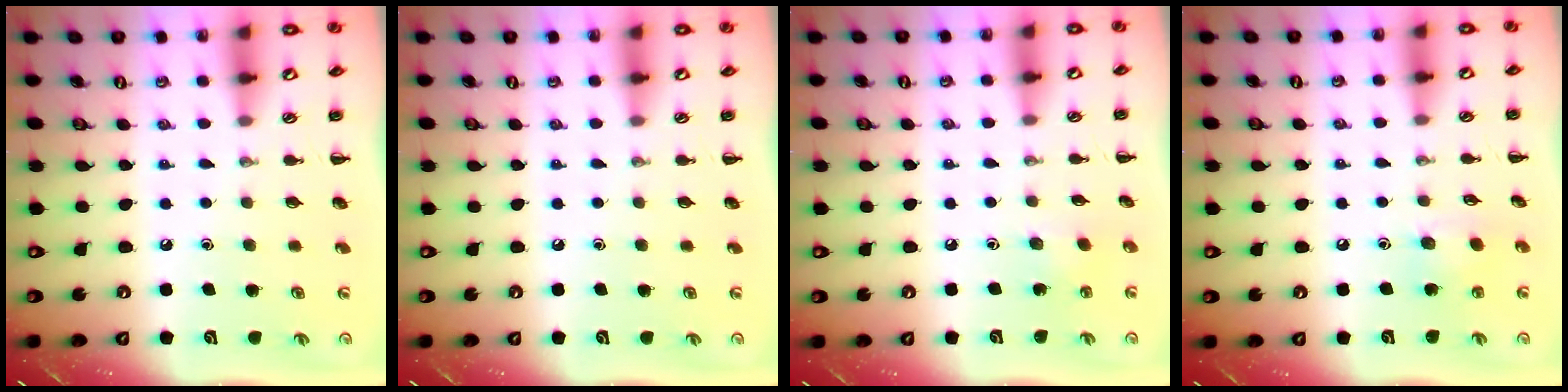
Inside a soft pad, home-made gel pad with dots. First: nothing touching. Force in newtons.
{"total": 0.0}
{"total": 3.0, "press": 2.8, "slide": 0.9}
{"total": 6.0, "press": 6.0, "slide": 0.7}